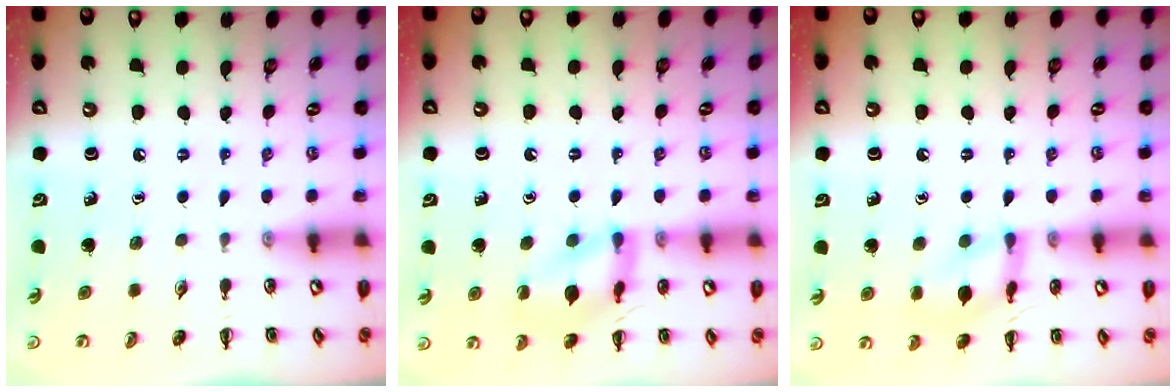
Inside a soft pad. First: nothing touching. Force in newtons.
{"total": 12.5, "press": 12.5, "slide": 0.9}
{"total": 10.8, "press": 10.8, "slide": 0.3}